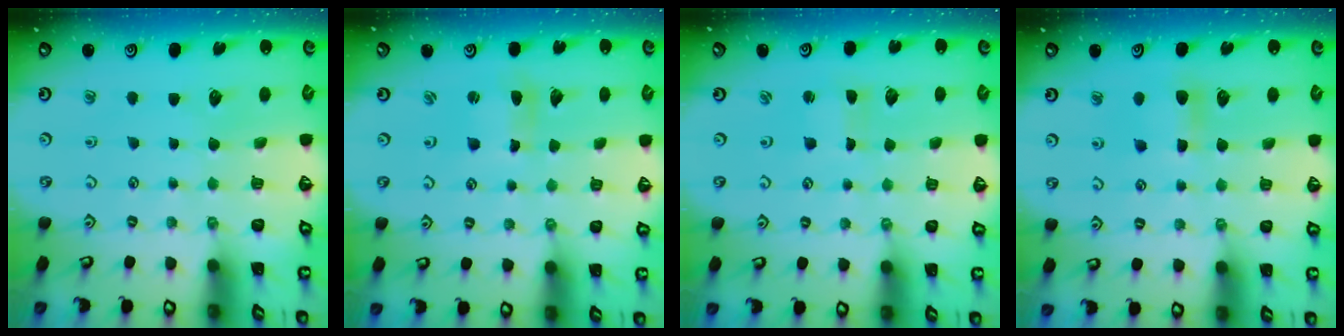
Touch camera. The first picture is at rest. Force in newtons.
{"total": 3.5, "press": 3.4, "slide": 0.5}
{"total": 1.9, "press": 1.9, "slide": 0.4}
{"total": 5.8, "press": 5.7, "slide": 0.5}